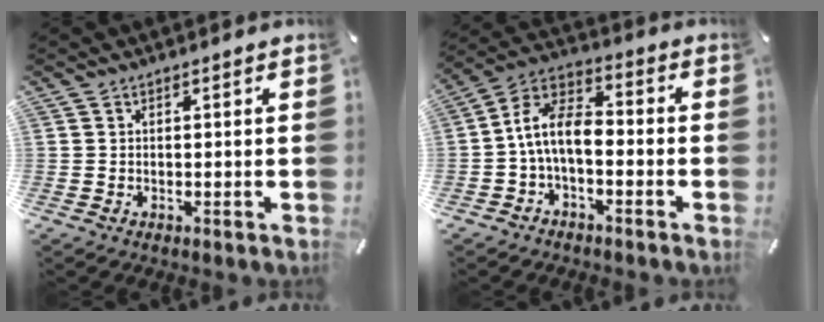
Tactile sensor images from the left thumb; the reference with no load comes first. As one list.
[{"total": 10.2, "force": [-2.2, 5.7, 8.1], "torque": [-0.170, 0.010, -0.041]}]